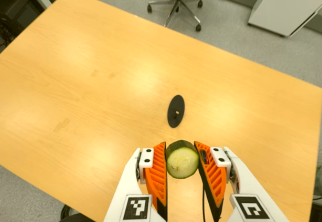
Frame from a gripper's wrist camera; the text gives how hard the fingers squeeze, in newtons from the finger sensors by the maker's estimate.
{"total": 10.6, "left": 9.7, "right": 11.5}